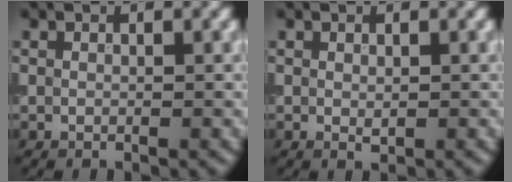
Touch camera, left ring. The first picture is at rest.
{"total": 0.5, "force": [0.1, 0.3, 0.4], "torque": [-0.006, -0.002, 0.002]}